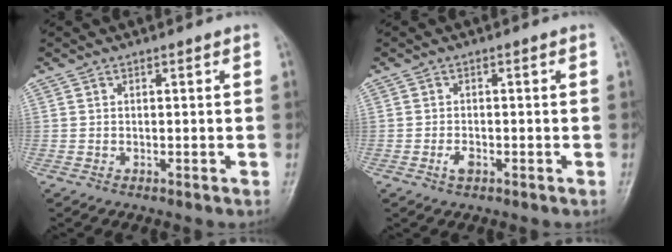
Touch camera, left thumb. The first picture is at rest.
{"total": 1.7, "force": [-0.8, 0.9, 1.2], "torque": [-0.025, 0.002, -0.014]}